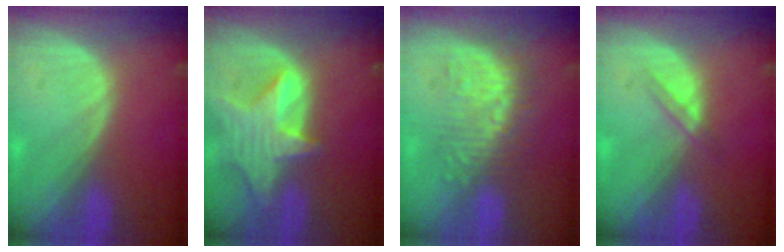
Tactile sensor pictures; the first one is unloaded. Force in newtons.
{"total": 8.0, "press": 7.3, "slide": 3.3}
{"total": 8.9, "press": 8.4, "slide": 2.9}
{"total": 1.8, "press": 1.8, "slide": 0.2}